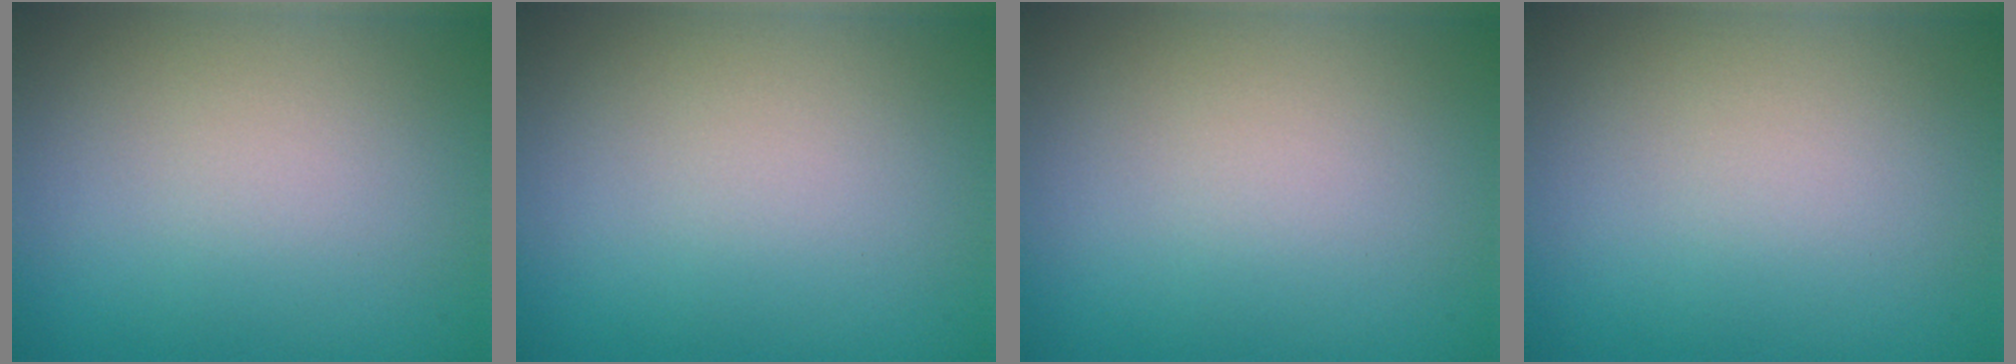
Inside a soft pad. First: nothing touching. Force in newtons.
{"total": 0.0}
{"total": 0.0}
{"total": 0.0}